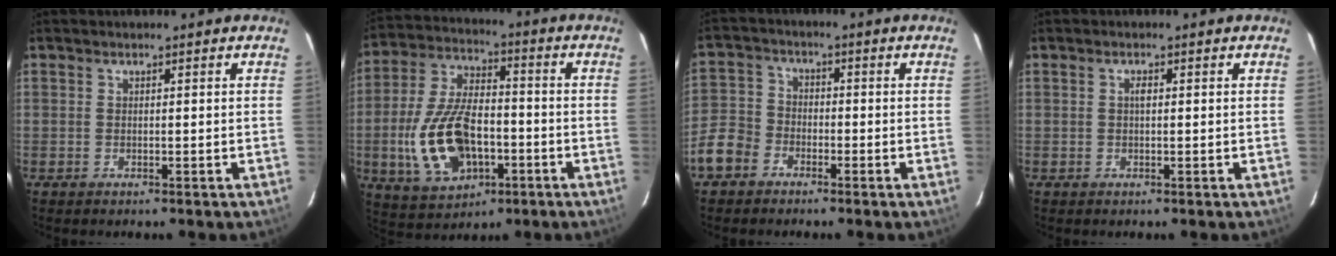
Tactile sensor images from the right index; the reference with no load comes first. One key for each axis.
{"total": 16.9, "fx": -4.6, "fy": 9.4, "fz": 13.3, "tx": -0.288, "ty": 0.003, "tz": -0.067}
{"total": 7.8, "fx": -4.5, "fy": 5.8, "fz": 2.7, "tx": -0.062, "ty": 0.019, "tz": -0.096}
{"total": 1.0, "fx": 0.1, "fy": 0.5, "fz": 0.9, "tx": -0.016, "ty": 0.004, "tz": 0.000}